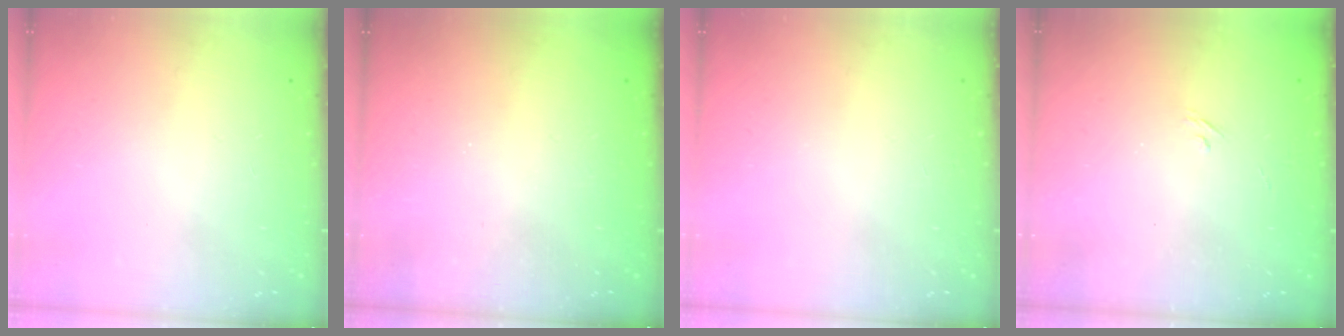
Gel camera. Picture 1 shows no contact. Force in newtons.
{"total": 2.3, "press": 2.2, "slide": 0.7}
{"total": 0.0}
{"total": 2.0, "press": 1.7, "slide": 1.2}